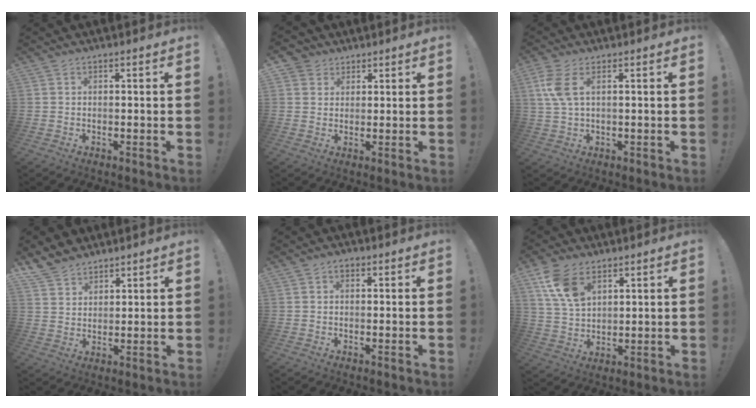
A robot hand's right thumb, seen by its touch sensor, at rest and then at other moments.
{"total": 4.2, "force": [2.5, 3.3, 0.6], "torque": [-0.010, -0.011, 0.049]}
{"total": 6.3, "force": [2.0, 2.5, 5.4], "torque": [-0.120, -0.002, 0.038]}
{"total": 6.9, "force": [5.7, 3.6, 1.3], "torque": [-0.024, -0.041, 0.113]}
{"total": 1.4, "force": [0.3, 1.0, 0.9], "torque": [-0.009, 0.001, 0.005]}
{"total": 11.0, "force": [6.1, 6.4, 6.6], "torque": [-0.121, -0.021, 0.118]}